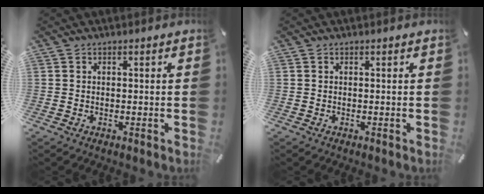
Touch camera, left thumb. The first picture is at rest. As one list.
[{"total": 0.0}]